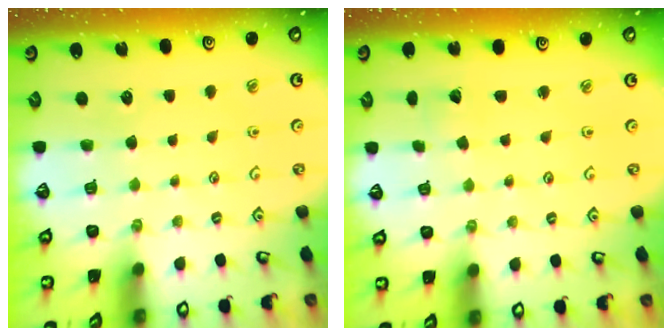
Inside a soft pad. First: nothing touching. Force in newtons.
{"total": 1.9, "press": 1.9, "slide": 0.3}